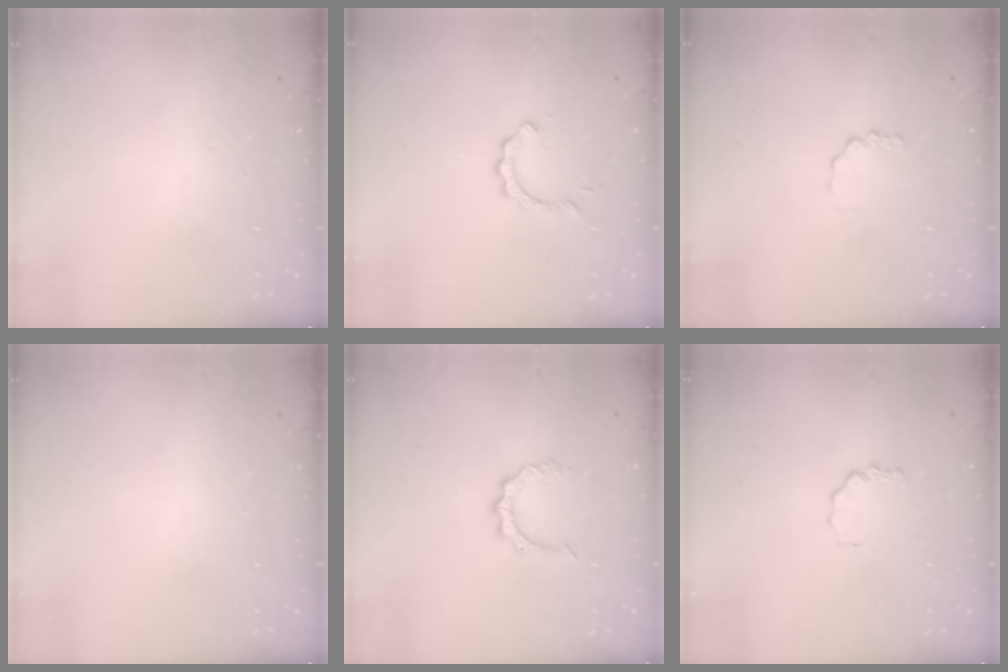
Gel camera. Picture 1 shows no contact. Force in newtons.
{"total": 2.8, "press": 2.8, "slide": 0.2}
{"total": 1.8, "press": 1.8, "slide": 0.3}
{"total": 0.0}
{"total": 5.3, "press": 5.3, "slide": 0.4}
{"total": 1.8, "press": 1.8, "slide": 0.3}